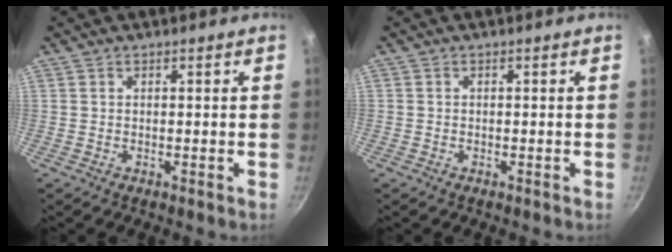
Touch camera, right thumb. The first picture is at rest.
{"total": 0.9, "force": [-0.4, 0.8, 0.1], "torque": [-0.001, 0.004, -0.006]}